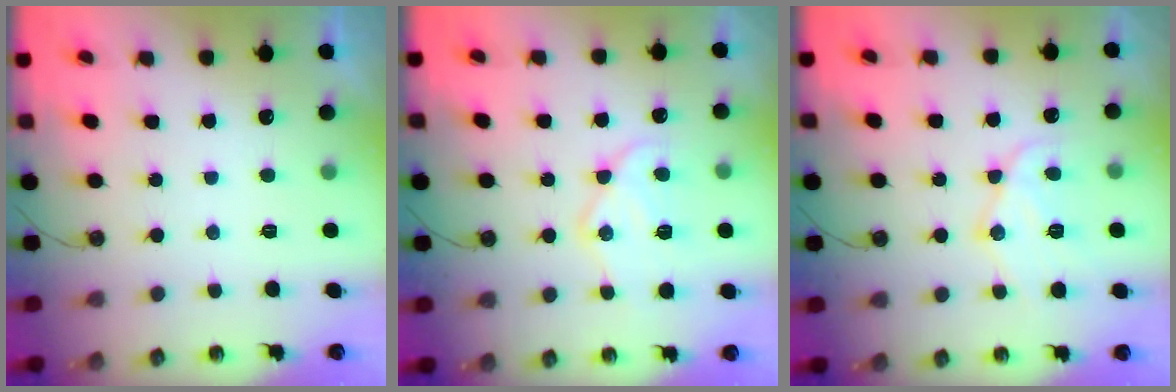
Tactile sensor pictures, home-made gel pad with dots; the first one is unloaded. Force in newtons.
{"total": 14.9, "press": 14.9, "slide": 1.4}
{"total": 12.7, "press": 12.6, "slide": 0.9}